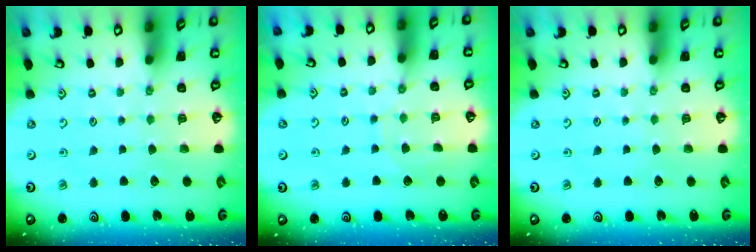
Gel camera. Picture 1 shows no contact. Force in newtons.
{"total": 5.8, "press": 5.8, "slide": 0.6}
{"total": 0.0}